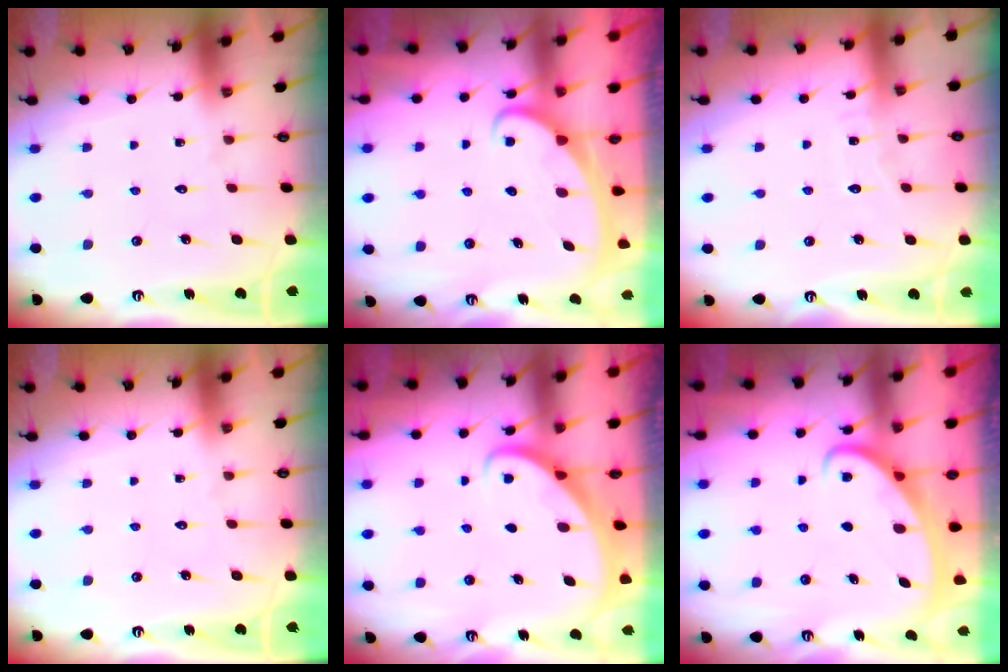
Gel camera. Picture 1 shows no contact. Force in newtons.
{"total": 2.6, "press": 2.6, "slide": 0.4}
{"total": 4.4, "press": 4.3, "slide": 0.4}
{"total": 0.0}
{"total": 2.5, "press": 2.5, "slide": 0.3}
{"total": 2.6, "press": 2.6, "slide": 0.3}